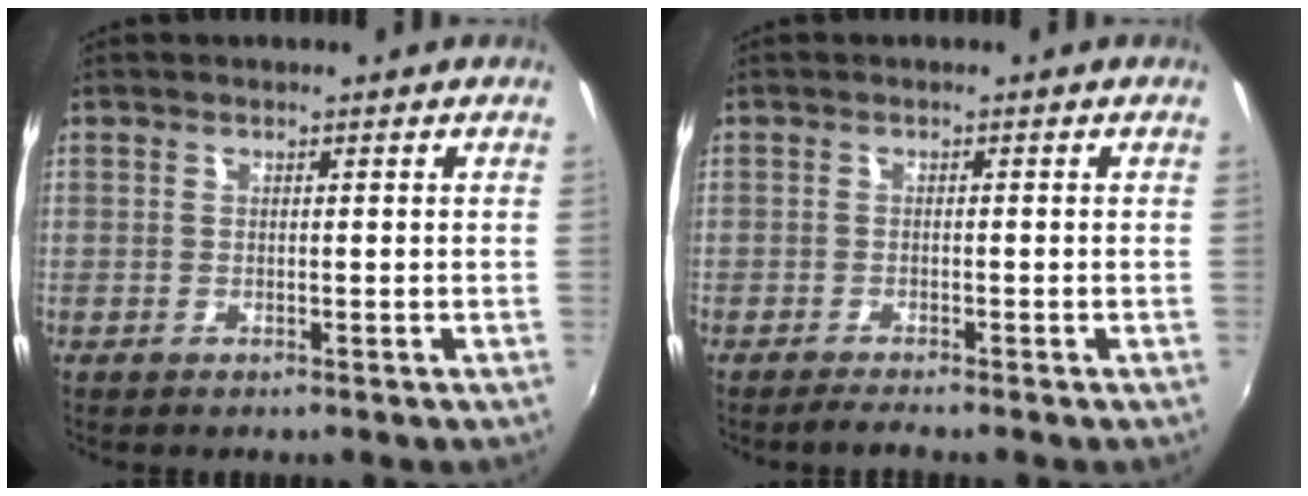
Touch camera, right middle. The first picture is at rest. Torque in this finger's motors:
{"motor_torque": [0.92, -1.00, 0.18, 0.09]}